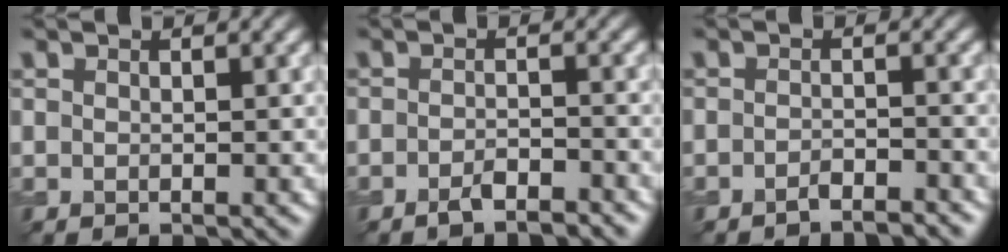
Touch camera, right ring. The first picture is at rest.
{"total": 2.1, "force": [-1.7, 0.5, 1.2], "torque": [-0.021, 0.003, -0.032]}
{"total": 1.9, "force": [-1.7, 0.3, 0.8], "torque": [-0.008, 0.003, -0.030]}